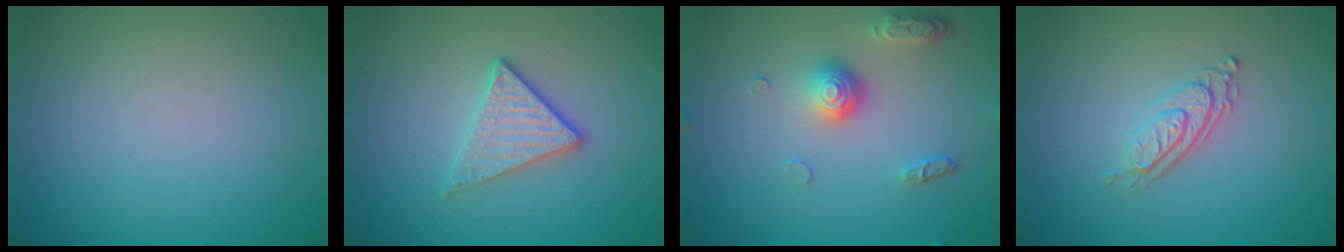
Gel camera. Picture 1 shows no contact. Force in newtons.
{"total": 2.8, "press": 2.6, "slide": 1.1}
{"total": 3.6, "press": 2.7, "slide": 2.3}
{"total": 2.9, "press": 1.9, "slide": 2.2}